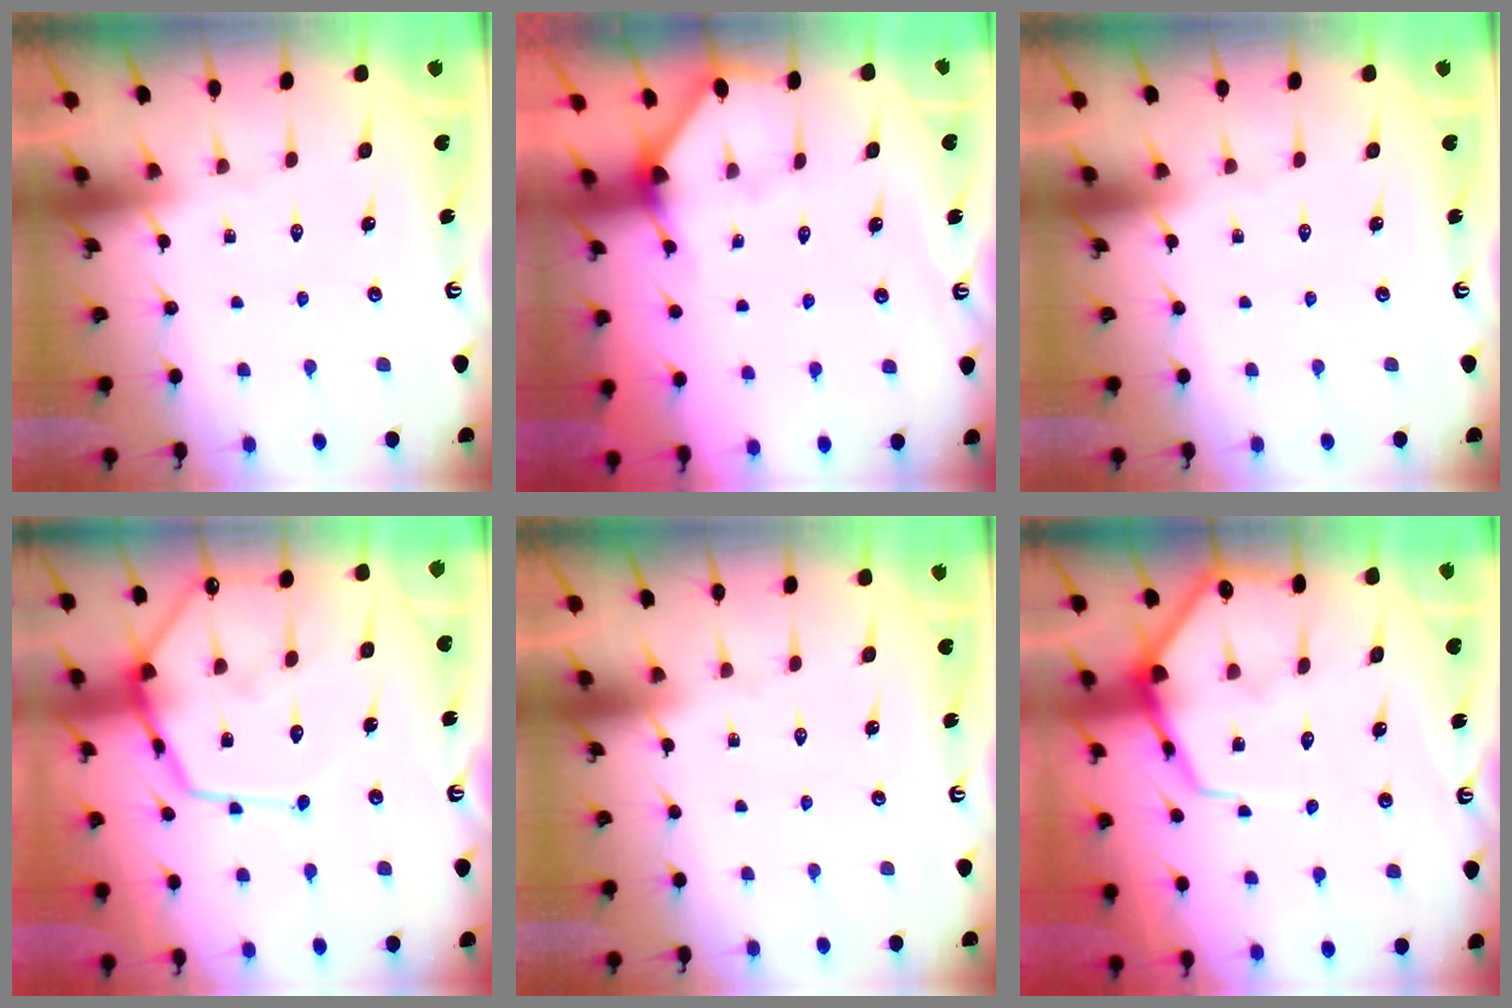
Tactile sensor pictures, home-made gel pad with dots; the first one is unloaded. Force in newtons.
{"total": 2.6, "press": 2.6, "slide": 0.4}
{"total": 0.0}
{"total": 14.4, "press": 14.3, "slide": 1.3}
{"total": 0.0}
{"total": 9.5, "press": 9.5, "slide": 0.9}